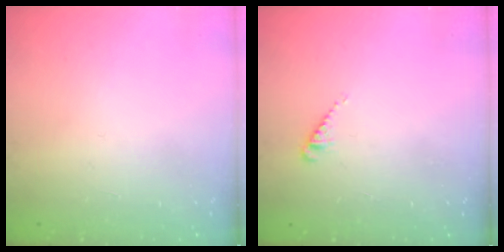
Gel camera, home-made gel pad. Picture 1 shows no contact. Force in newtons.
{"total": 2.3, "press": 2.3, "slide": 0.2}